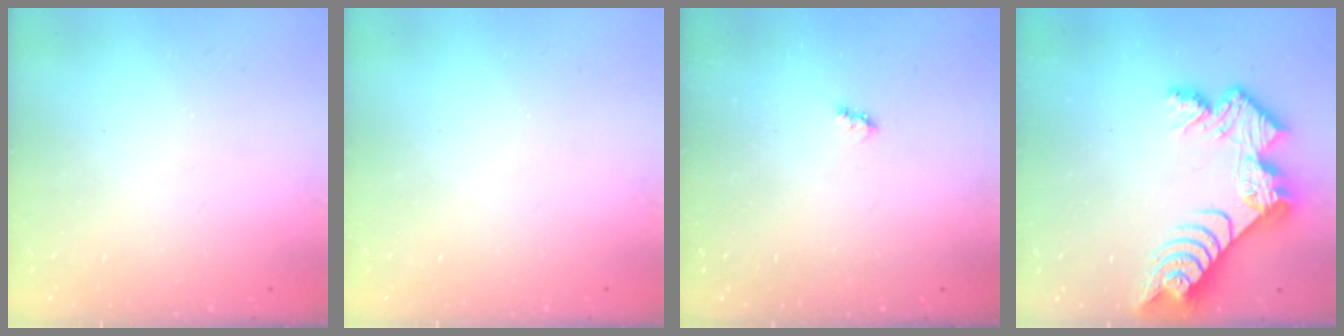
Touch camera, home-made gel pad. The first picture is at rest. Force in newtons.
{"total": 0.0}
{"total": 2.6, "press": 2.6, "slide": 0.4}
{"total": 12.9, "press": 12.9, "slide": 1.0}